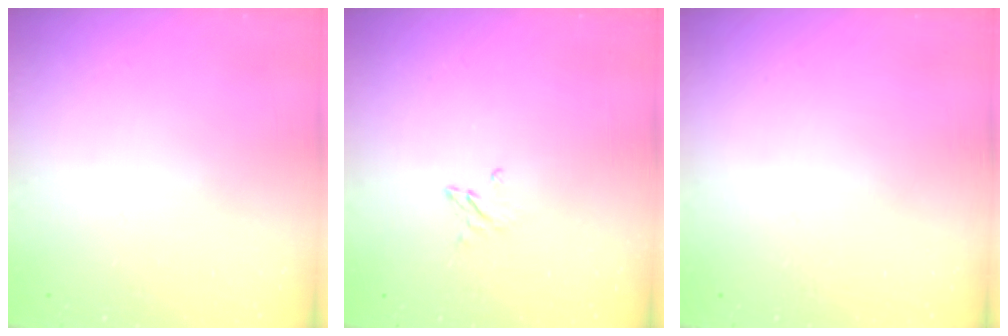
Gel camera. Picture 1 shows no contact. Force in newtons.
{"total": 2.5, "press": 2.4, "slide": 0.2}
{"total": 0.0}